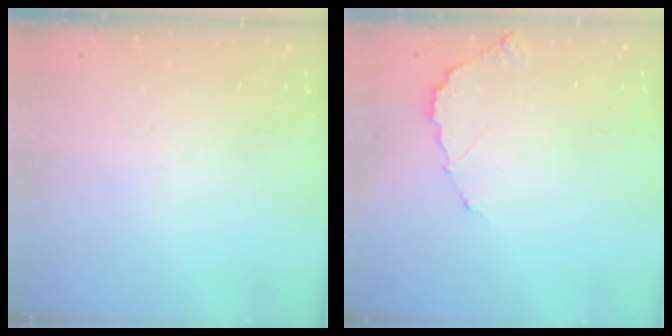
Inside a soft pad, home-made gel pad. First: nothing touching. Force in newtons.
{"total": 5.0, "press": 5.0, "slide": 0.3}